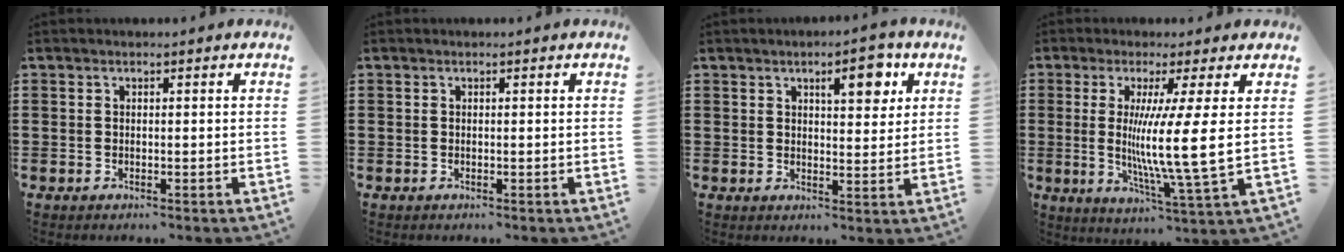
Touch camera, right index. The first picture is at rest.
{"total": 0.0}
{"total": 6.1, "force": [3.1, 2.3, 4.7], "torque": [-0.060, -0.006, 0.044]}
{"total": 11.1, "force": [0.8, -0.7, 11.0], "torque": [-0.207, -0.022, 0.006]}